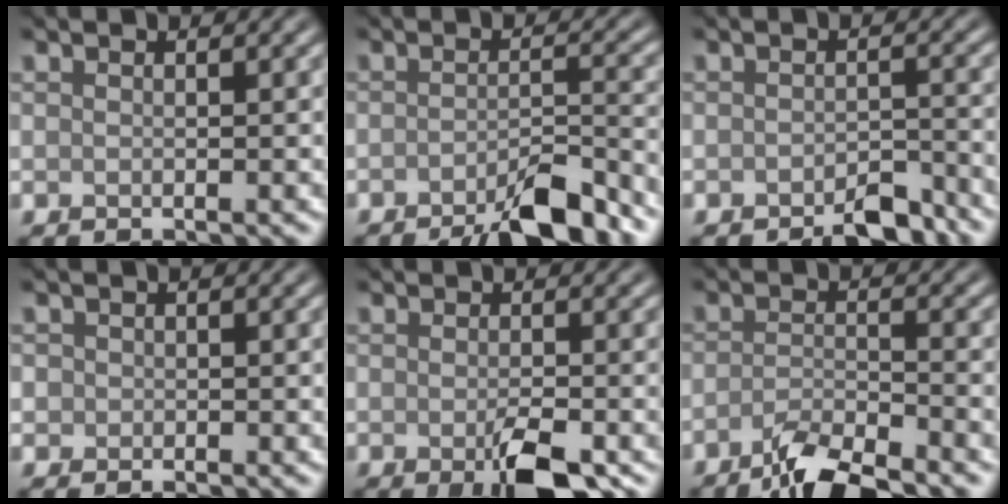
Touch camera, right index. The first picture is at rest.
{"total": 5.9, "force": [-4.1, 1.2, 4.0], "torque": [-0.053, 0.004, -0.066]}
{"total": 2.9, "force": [-2.3, 0.9, 1.6], "torque": [-0.020, 0.007, -0.038]}
{"total": 0.8, "force": [-0.1, 0.8, 0.1], "torque": [0.005, -0.003, -0.006]}
{"total": 4.5, "force": [-1.9, 1.5, 3.7], "torque": [-0.059, -0.011, -0.029]}
{"total": 4.4, "force": [-3.5, 0.7, 2.7], "torque": [-0.047, -0.002, -0.075]}